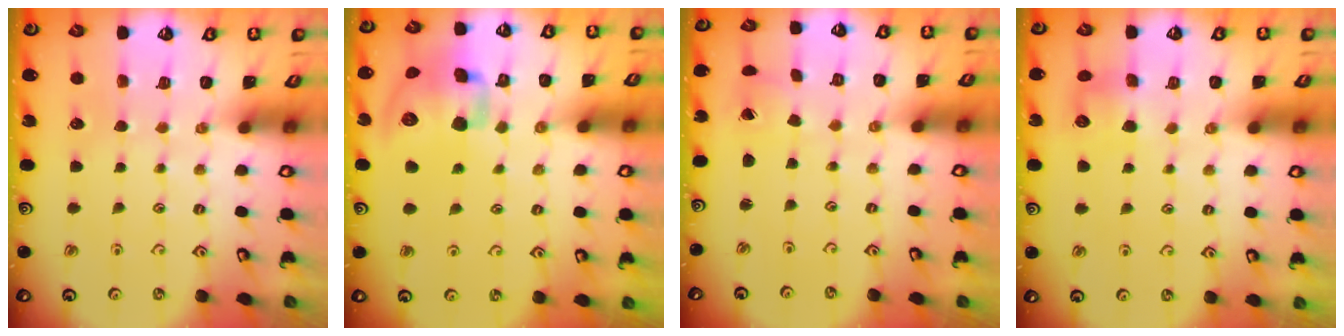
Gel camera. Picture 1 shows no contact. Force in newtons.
{"total": 14.9, "press": 14.7, "slide": 2.5}
{"total": 0.5, "press": 0.5, "slide": 0.1}
{"total": 6.7, "press": 6.7, "slide": 0.9}